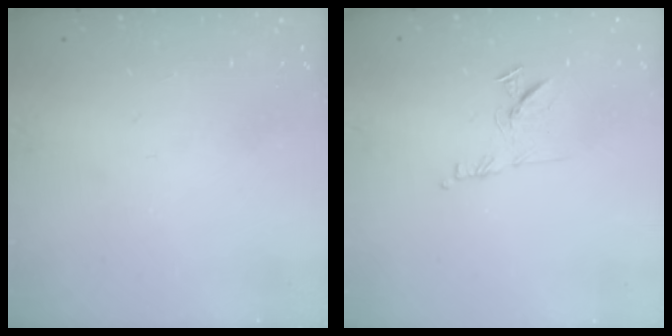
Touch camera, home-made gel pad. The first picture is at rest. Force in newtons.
{"total": 8.2, "press": 8.1, "slide": 1.2}